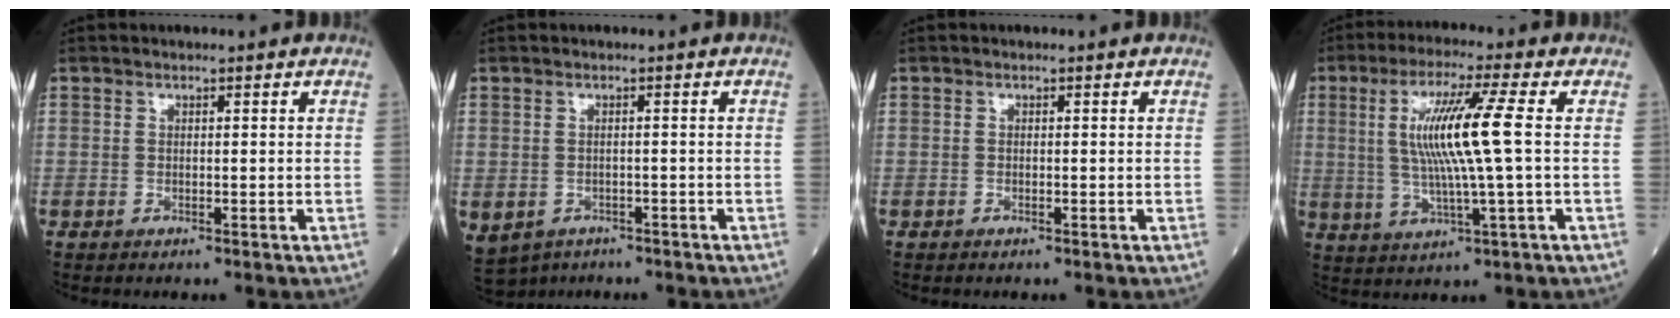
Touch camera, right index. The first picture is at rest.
{"total": 9.5, "force": [-5.9, 6.8, 3.0], "torque": [-0.093, -0.014, -0.077]}
{"total": 0.0}
{"total": 10.7, "force": [1.3, -0.8, 10.6], "torque": [-0.210, 0.002, 0.025]}